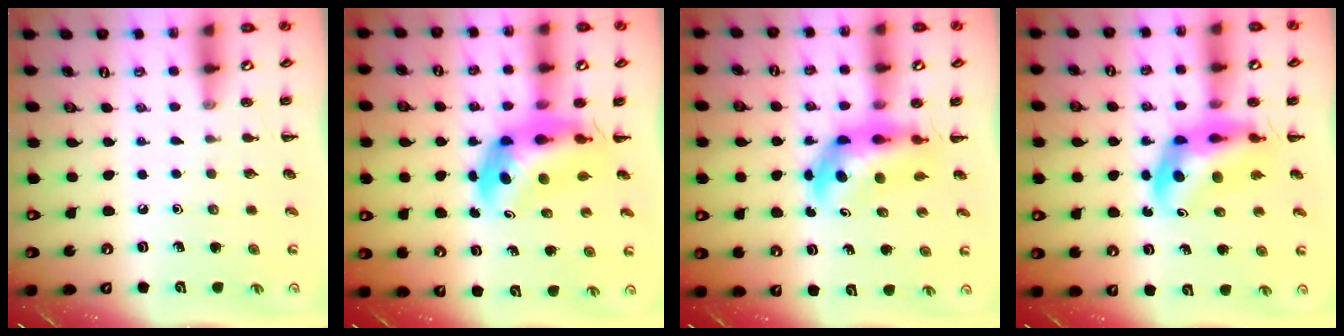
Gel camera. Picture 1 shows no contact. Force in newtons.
{"total": 6.6, "press": 6.2, "slide": 2.2}
{"total": 6.9, "press": 6.6, "slide": 2.0}
{"total": 10.4, "press": 9.9, "slide": 3.3}